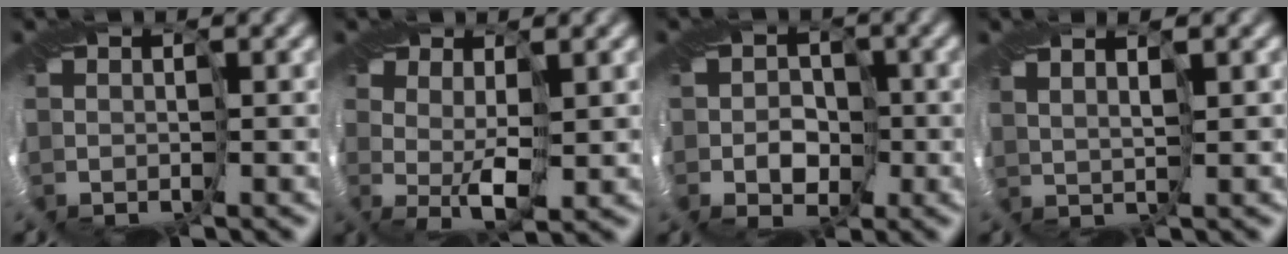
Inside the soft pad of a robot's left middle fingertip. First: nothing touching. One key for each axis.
{"total": 1.6, "fx": 0.7, "fy": -0.6, "fz": 1.3, "tx": -0.030, "ty": -0.004, "tz": 0.013}
{"total": 2.3, "fx": -1.2, "fy": 1.8, "fz": 0.8, "tx": 0.010, "ty": 0.004, "tz": -0.027}
{"total": 2.0, "fx": 1.3, "fy": -0.5, "fz": 1.5, "tx": -0.033, "ty": 0.003, "tz": 0.025}